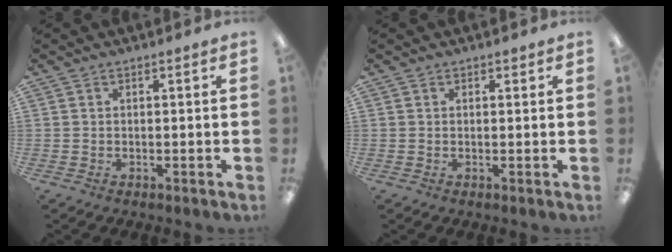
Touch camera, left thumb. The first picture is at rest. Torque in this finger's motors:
{"motor_torque": [0.16, 0.04, -0.10, -0.06, -0.07]}